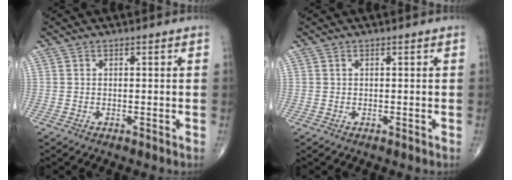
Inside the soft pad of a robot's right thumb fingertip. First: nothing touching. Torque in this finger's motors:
{"motor_torque": [0.03, -0.19, 0.07, 0.26, 0.00]}